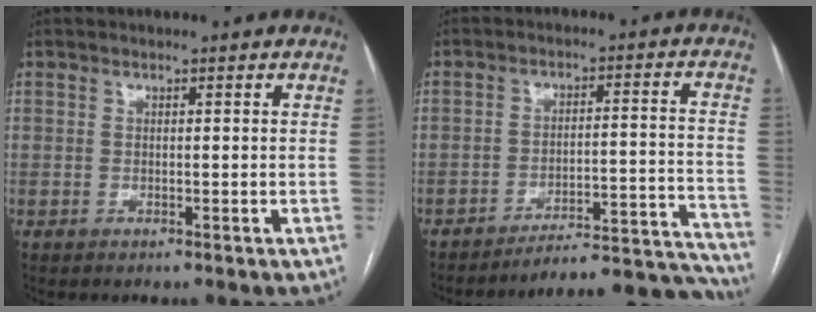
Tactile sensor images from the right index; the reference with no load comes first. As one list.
[{"total": 19.0, "force": [-18.9, -0.3, 2.5], "torque": [0.019, 0.024, -0.243]}]